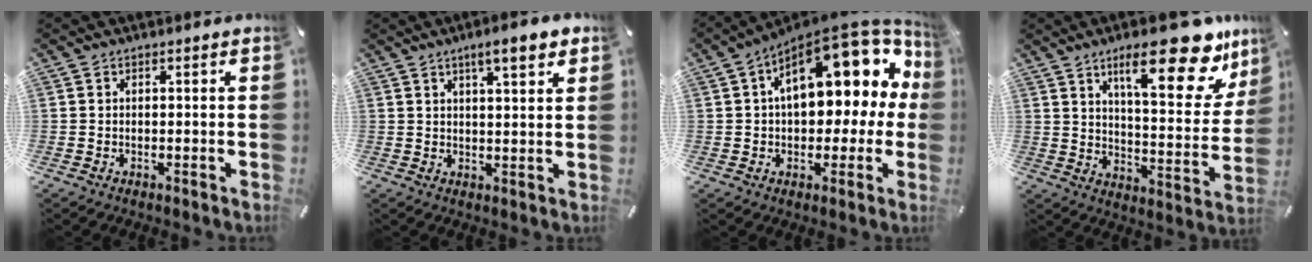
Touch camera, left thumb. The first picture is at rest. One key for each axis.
{"total": 6.6, "fx": 4.1, "fy": 1.7, "fz": 4.8, "tx": -0.070, "ty": -0.016, "tz": 0.066}
{"total": 19.3, "fx": 7.2, "fy": 10.2, "fz": 14.7, "tx": -0.194, "ty": -0.043, "tz": 0.117}
{"total": 24.3, "fx": 14.5, "fy": 8.3, "fz": 17.7, "tx": -0.243, "ty": -0.094, "tz": 0.226}